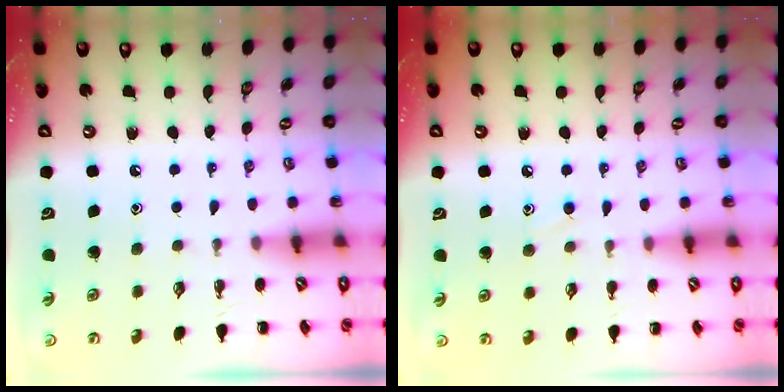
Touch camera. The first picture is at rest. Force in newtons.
{"total": 7.0, "press": 6.6, "slide": 2.3}